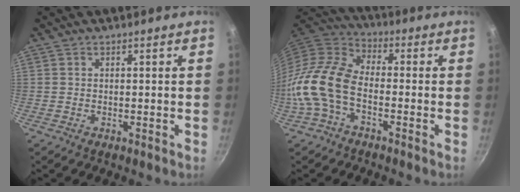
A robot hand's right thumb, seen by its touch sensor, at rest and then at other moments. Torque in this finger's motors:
{"motor_torque": [0.57, 1.12, 1.24, -1.25, 0.23]}